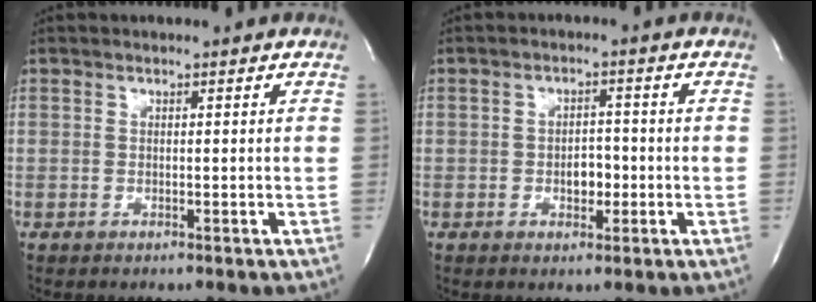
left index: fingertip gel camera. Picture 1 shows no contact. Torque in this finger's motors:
{"motor_torque": [0.06, -0.02, 0.07, 0.01]}